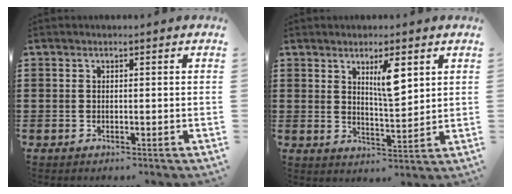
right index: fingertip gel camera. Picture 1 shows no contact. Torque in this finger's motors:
{"motor_torque": [0.29, -0.13, 0.40, 0.13]}